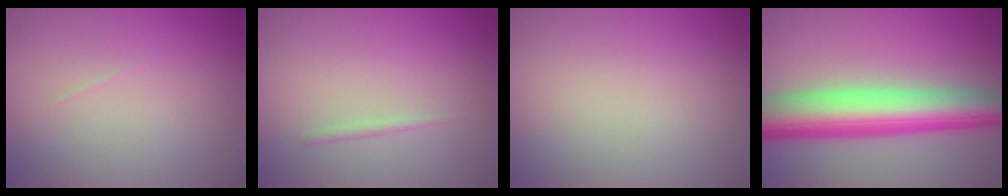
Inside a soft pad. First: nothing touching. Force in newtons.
{"total": 0.6, "press": 0.6, "slide": 0.1}
{"total": 0.0}
{"total": 9.8, "press": 9.8, "slide": 0.0}